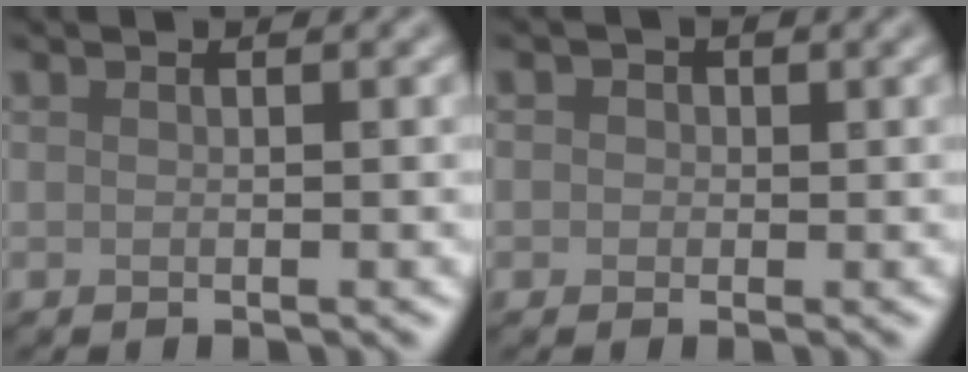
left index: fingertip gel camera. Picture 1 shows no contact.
{"total": 1.9, "force": [0.6, 1.7, 0.8], "torque": [0.005, 0.012, -0.008]}